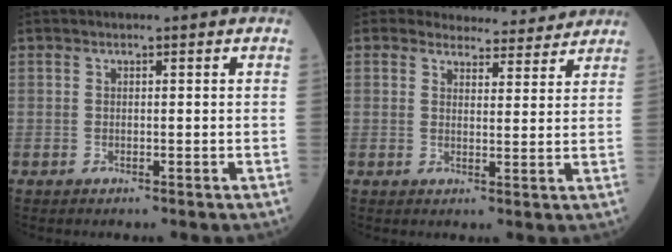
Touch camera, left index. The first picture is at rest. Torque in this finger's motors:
{"motor_torque": [0.80, -1.04, 0.00, 0.00]}